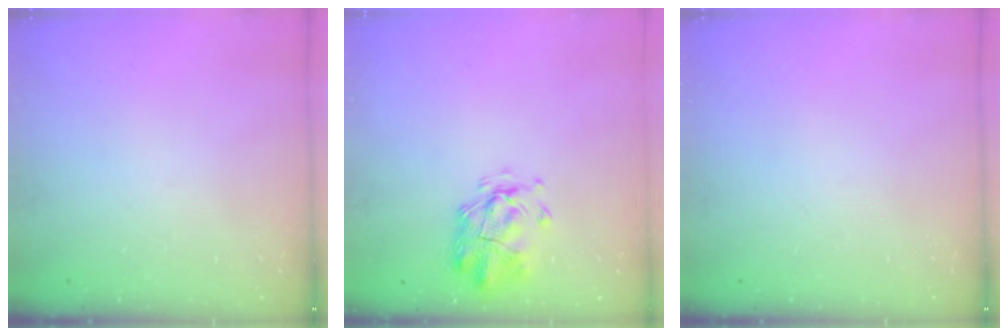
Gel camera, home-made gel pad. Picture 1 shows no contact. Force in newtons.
{"total": 3.4, "press": 3.1, "slide": 1.4}
{"total": 0.0}